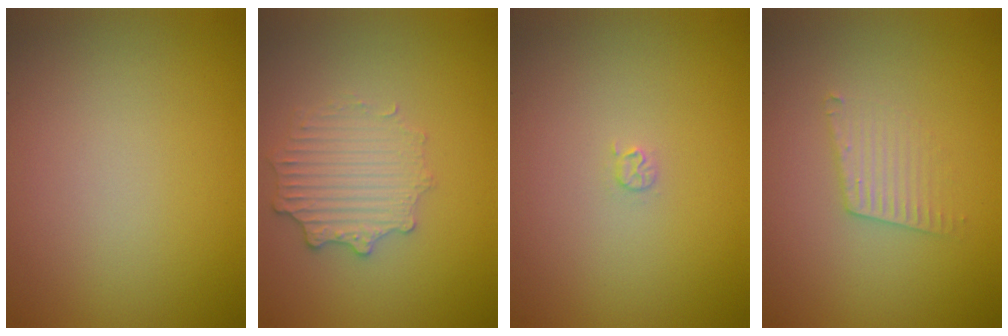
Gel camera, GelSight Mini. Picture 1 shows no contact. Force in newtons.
{"total": 2.7, "press": 2.6, "slide": 0.5}
{"total": 0.7, "press": 0.7, "slide": 0.1}
{"total": 2.0, "press": 2.0, "slide": 0.1}